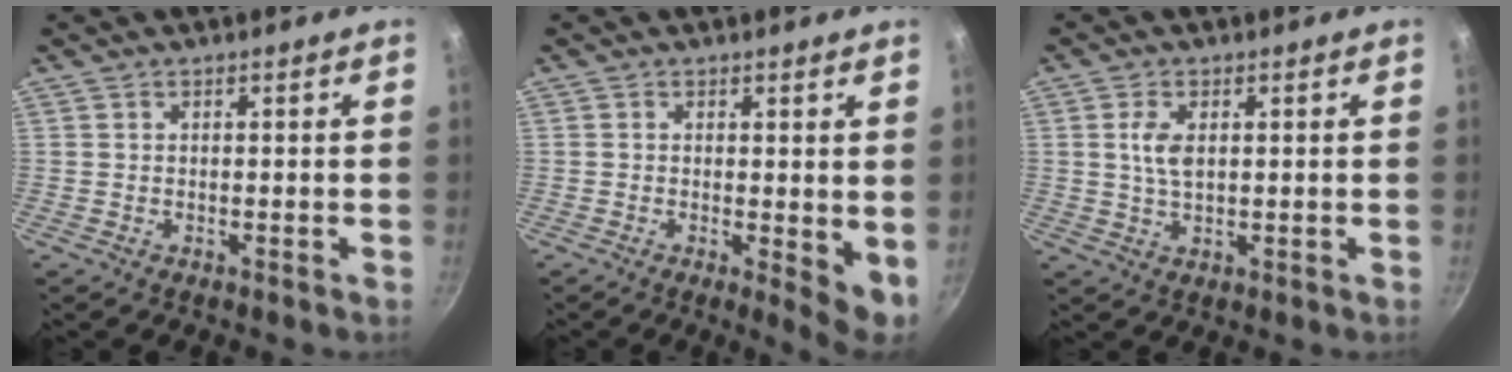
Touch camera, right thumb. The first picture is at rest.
{"total": 5.2, "force": [0.2, 1.8, 4.9], "torque": [-0.067, -0.014, 0.002]}
{"total": 4.2, "force": [0.9, 2.2, 3.4], "torque": [-0.065, -0.002, 0.018]}